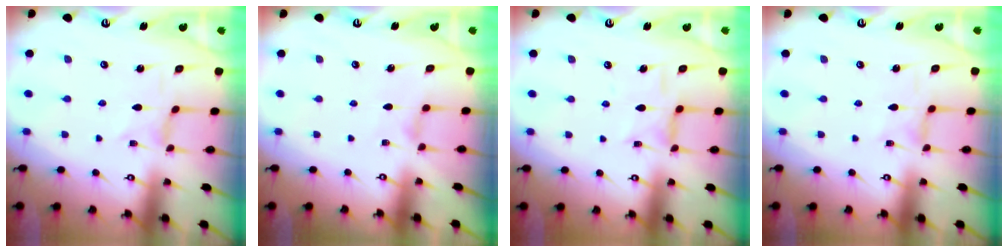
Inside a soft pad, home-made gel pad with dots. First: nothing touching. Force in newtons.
{"total": 1.4, "press": 1.3, "slide": 0.4}
{"total": 6.4, "press": 6.3, "slide": 0.5}
{"total": 0.5, "press": 0.5, "slide": 0.2}